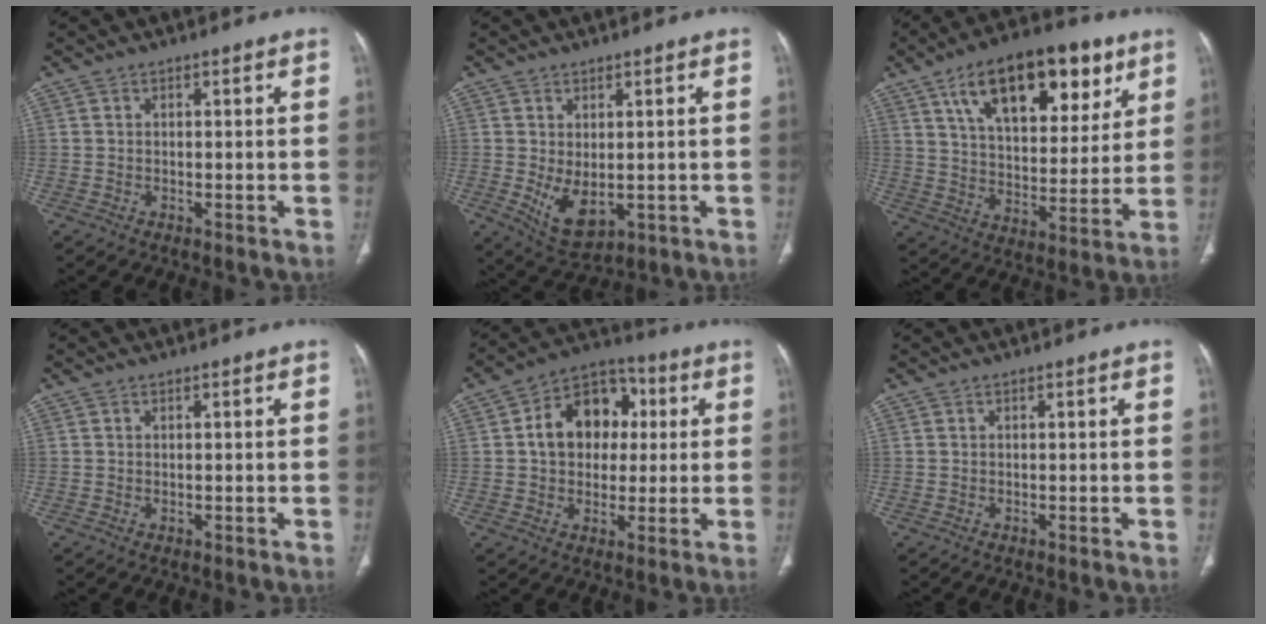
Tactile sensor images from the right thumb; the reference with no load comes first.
{"total": 6.8, "force": [-0.7, 3.8, 5.6], "torque": [-0.089, -0.010, 0.012]}
{"total": 23.0, "force": [11.8, 11.4, 16.2], "torque": [-0.214, -0.023, 0.195]}
{"total": 0.0}
{"total": 13.8, "force": [2.0, 10.5, 8.8], "torque": [-0.103, 0.020, 0.024]}
{"total": 0.0}